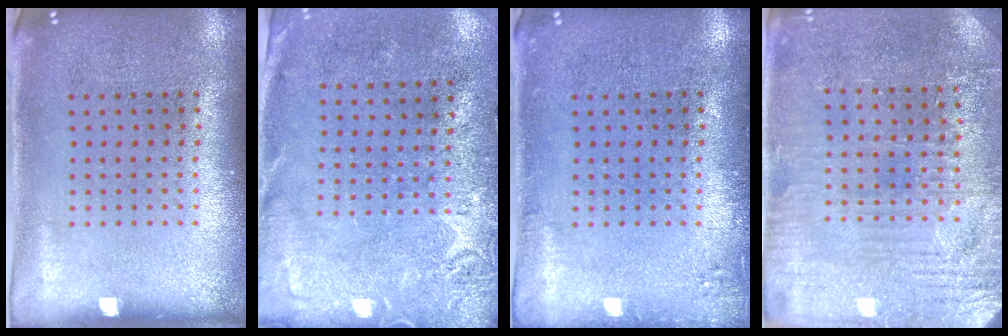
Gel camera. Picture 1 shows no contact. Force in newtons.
{"total": 2.6, "press": 2.1, "slide": 1.6}
{"total": 1.0, "press": 1.0, "slide": 0.3}
{"total": 3.4, "press": 3.3, "slide": 0.5}